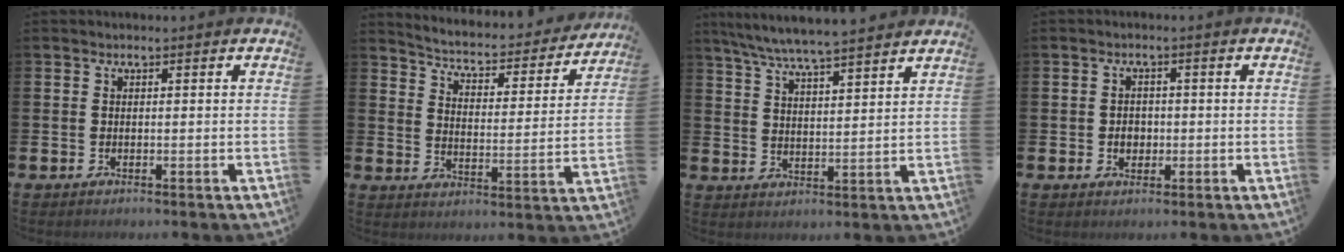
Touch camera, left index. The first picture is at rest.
{"total": 4.3, "force": [4.1, 1.1, 1.0], "torque": [-0.045, -0.038, 0.060]}
{"total": 6.9, "force": [6.6, -0.1, 2.0], "torque": [-0.060, -0.038, 0.117]}
{"total": 2.1, "force": [-0.2, 1.7, 1.1], "torque": [-0.002, -0.003, -0.011]}